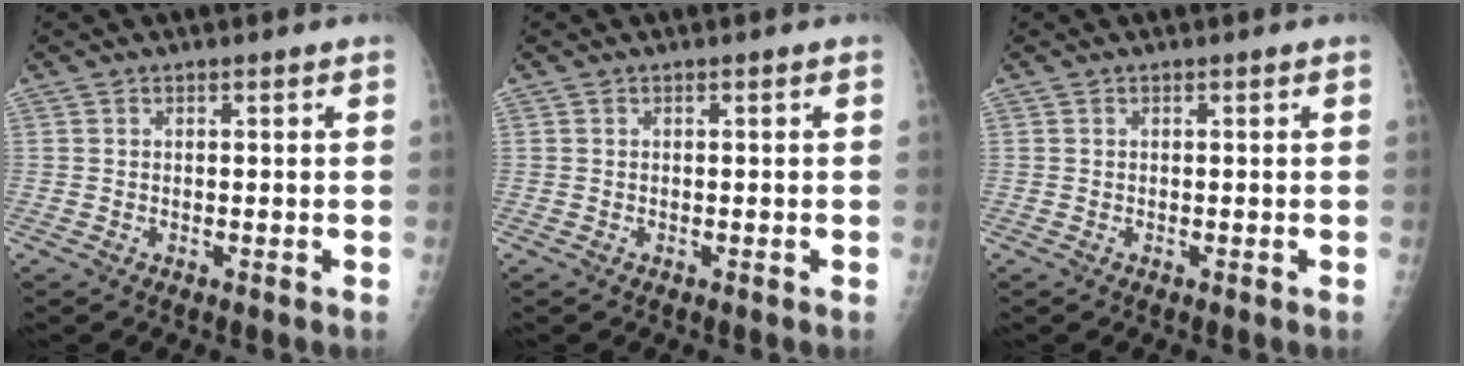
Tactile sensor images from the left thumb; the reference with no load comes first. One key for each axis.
{"total": 0.0}
{"total": 0.0}